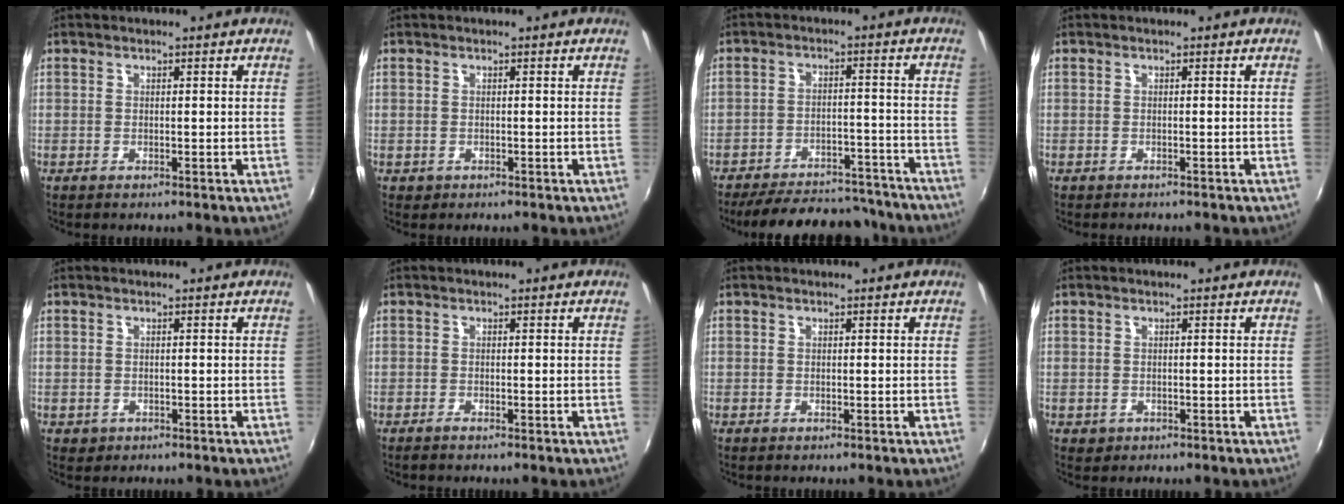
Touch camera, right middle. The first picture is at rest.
{"total": 0.7, "force": [-0.3, 0.6, 0.1], "torque": [-0.002, -0.003, -0.003]}
{"total": 19.2, "force": [-16.9, 6.3, 6.7], "torque": [-0.139, 0.024, -0.212]}
{"total": 0.9, "force": [-0.8, 0.3, 0.1], "torque": [-0.006, -0.004, -0.012]}
{"total": 1.3, "force": [-0.4, 1.2, 0.3], "torque": [-0.008, -0.004, -0.004]}
{"total": 0.7, "force": [-0.7, 0.1, 0.3], "torque": [-0.004, -0.003, -0.016]}
{"total": 0.0}
{"total": 1.3, "force": [-0.4, 1.2, 0.3], "torque": [-0.007, -0.003, -0.003]}